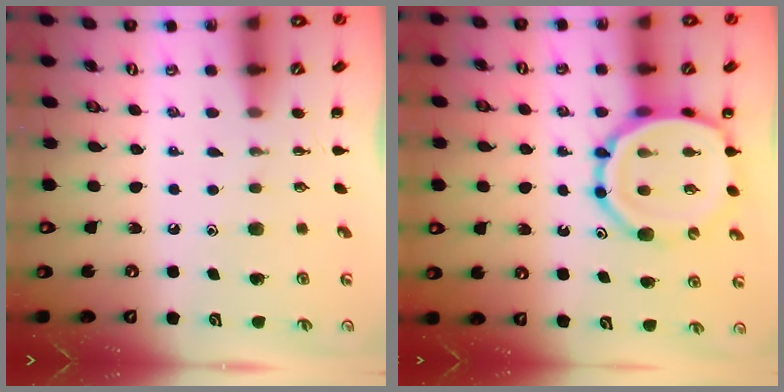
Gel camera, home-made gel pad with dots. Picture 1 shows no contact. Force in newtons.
{"total": 14.3, "press": 14.0, "slide": 2.5}